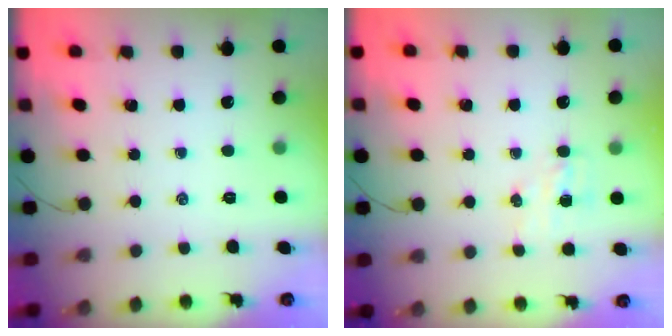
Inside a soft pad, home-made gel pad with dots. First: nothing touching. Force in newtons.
{"total": 4.6, "press": 4.4, "slide": 1.2}